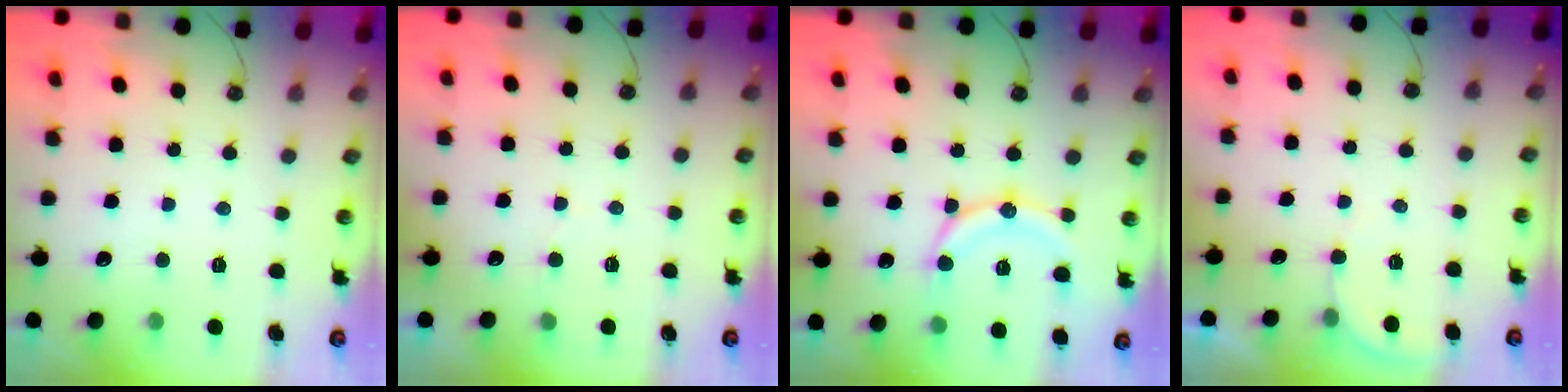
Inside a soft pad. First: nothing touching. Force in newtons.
{"total": 2.3, "press": 2.3, "slide": 0.3}
{"total": 14.1, "press": 13.8, "slide": 2.9}
{"total": 2.6, "press": 2.6, "slide": 0.2}